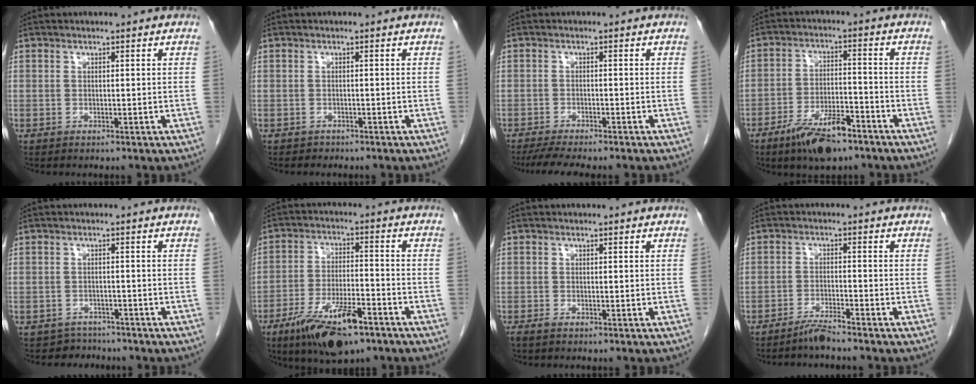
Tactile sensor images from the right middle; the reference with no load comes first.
{"total": 0.9, "force": [-0.7, 0.5, -0.1], "torque": [-0.010, 0.001, -0.013]}
{"total": 6.5, "force": [-5.5, 0.4, 3.4], "torque": [-0.049, -0.014, -0.086]}
{"total": 9.5, "force": [-6.5, 2.8, 6.2], "torque": [-0.114, -0.006, -0.113]}
{"total": 2.9, "force": [-2.5, 1.1, -1.1], "torque": [0.018, 0.002, -0.040]}
{"total": 12.5, "force": [-7.9, 3.3, 9.2], "torque": [-0.168, -0.014, -0.132]}
{"total": 0.7, "force": [-0.6, 0.0, 0.4], "torque": [-0.012, -0.002, -0.011]}
{"total": 2.9, "force": [-2.7, -0.5, 1.1], "torque": [-0.022, -0.010, -0.053]}